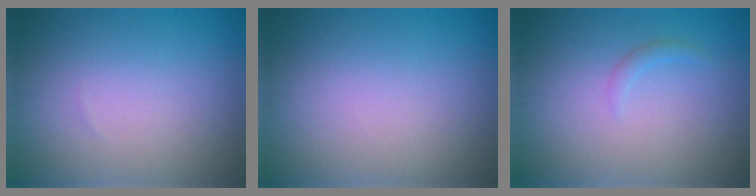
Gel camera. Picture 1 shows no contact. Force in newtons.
{"total": 0.0}
{"total": 0.9, "press": 0.8, "slide": 0.1}